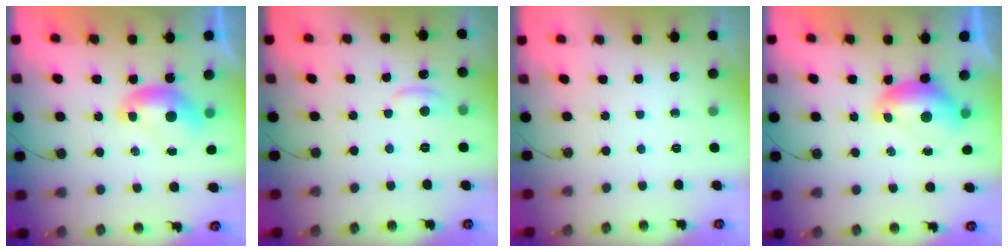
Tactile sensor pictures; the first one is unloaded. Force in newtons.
{"total": 1.5, "press": 1.2, "slide": 0.9}
{"total": 0.0}
{"total": 0.6, "press": 0.6, "slide": 0.2}